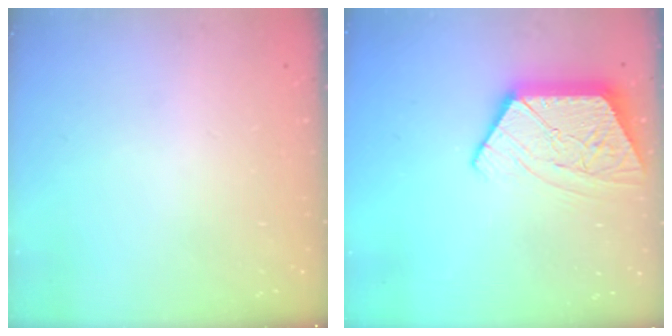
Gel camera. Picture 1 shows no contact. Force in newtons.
{"total": 12.5, "press": 12.5, "slide": 0.7}